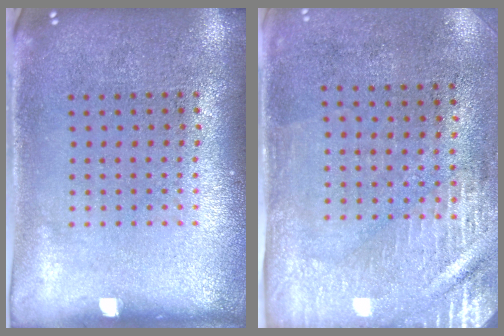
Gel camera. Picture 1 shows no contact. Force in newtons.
{"total": 2.9, "press": 2.5, "slide": 1.5}